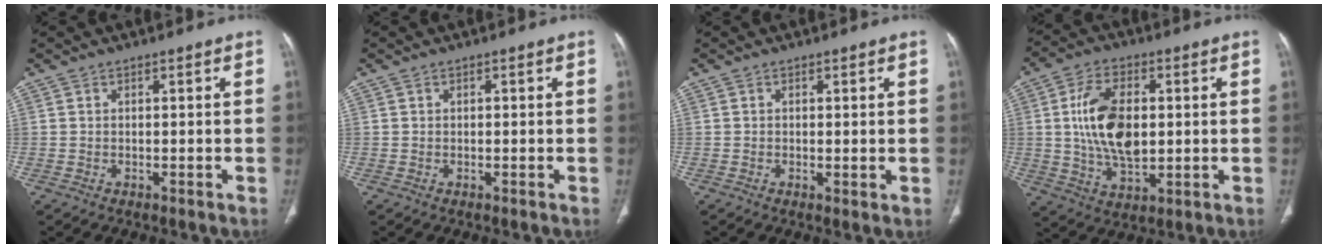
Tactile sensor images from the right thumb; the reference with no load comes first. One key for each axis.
{"total": 0.0}
{"total": 1.1, "fx": 0.1, "fy": 0.3, "fz": 1.1, "tx": -0.023, "ty": -0.007, "tz": 0.000}
{"total": 14.0, "fx": 1.4, "fy": 8.0, "fz": 11.5, "tx": -0.201, "ty": -0.003, "tz": 0.030}